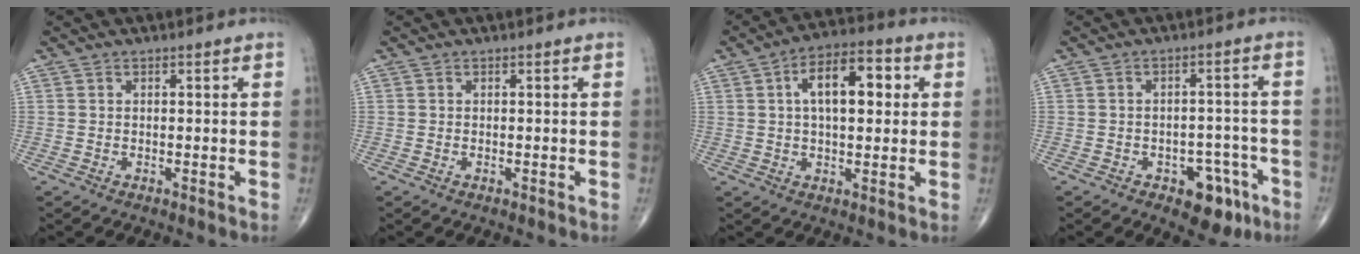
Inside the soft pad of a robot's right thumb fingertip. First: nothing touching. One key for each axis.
{"total": 0.0}
{"total": 11.9, "fx": 2.6, "fy": 5.9, "fz": 10.1, "tx": -0.143, "ty": 0.018, "tz": 0.036}
{"total": 8.4, "fx": -4.4, "fy": 4.9, "fz": 5.1, "tx": -0.032, "ty": 0.033, "tz": -0.052}